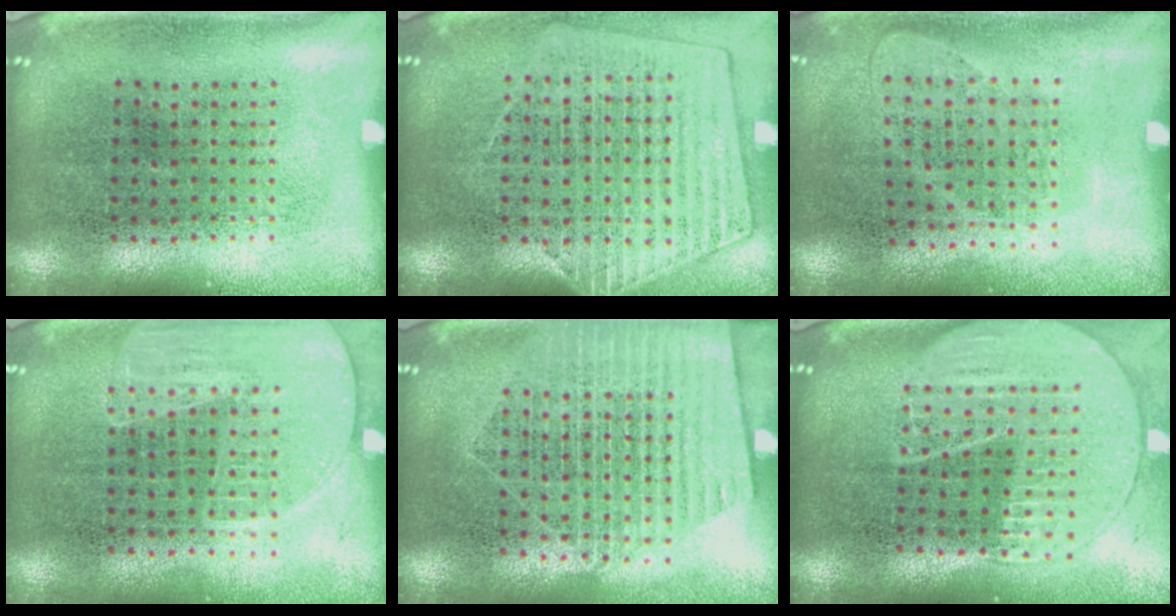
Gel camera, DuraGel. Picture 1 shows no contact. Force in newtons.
{"total": 1.4, "press": 1.3, "slide": 0.5}
{"total": 1.0, "press": 0.9, "slide": 0.5}
{"total": 1.6, "press": 1.4, "slide": 0.8}
{"total": 1.6, "press": 1.4, "slide": 0.8}
{"total": 1.9, "press": 1.8, "slide": 0.8}